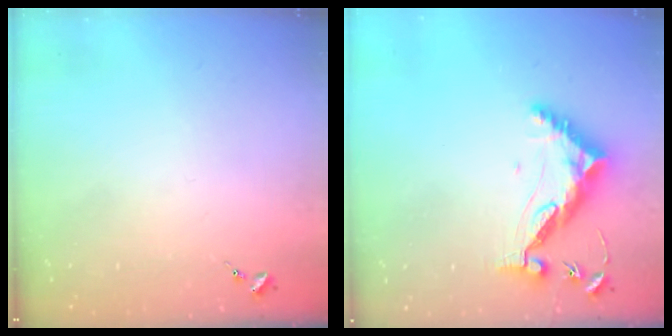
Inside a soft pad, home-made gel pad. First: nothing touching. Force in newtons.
{"total": 10.2, "press": 10.2, "slide": 0.8}